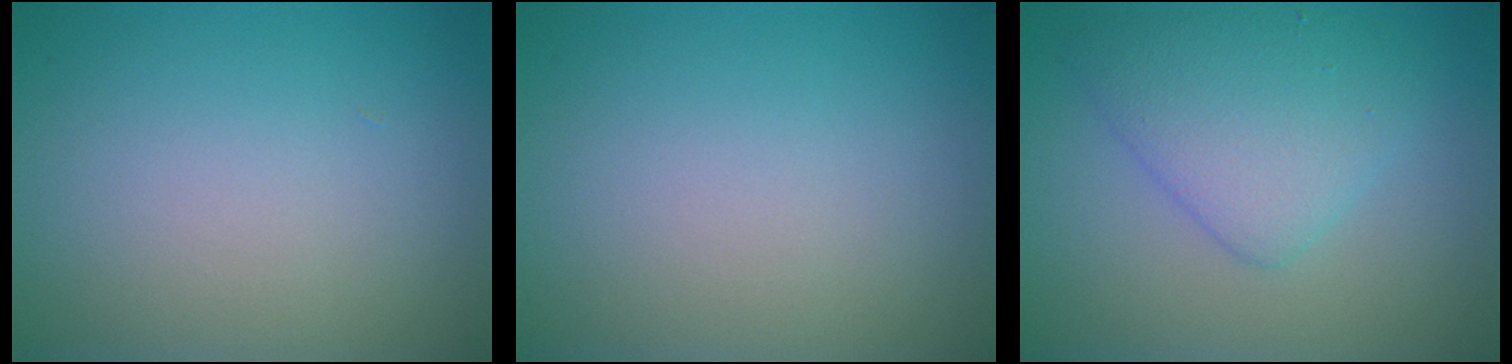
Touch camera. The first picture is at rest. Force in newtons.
{"total": 0.0}
{"total": 4.5, "press": 4.5, "slide": 0.2}